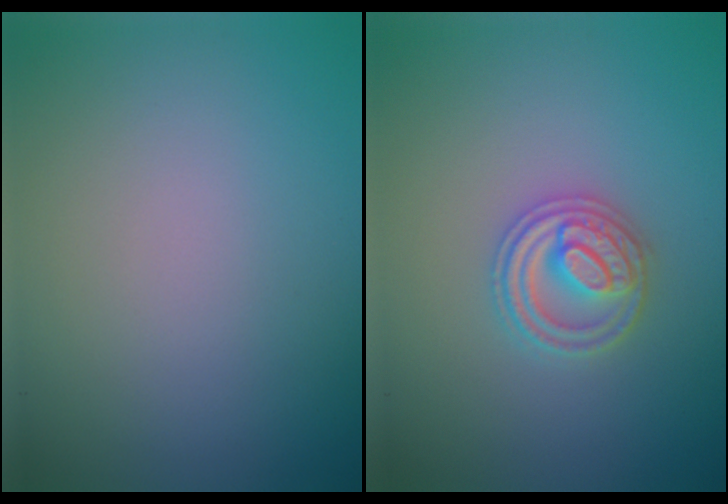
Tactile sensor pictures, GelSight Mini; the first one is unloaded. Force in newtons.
{"total": 3.7, "press": 3.7, "slide": 0.4}